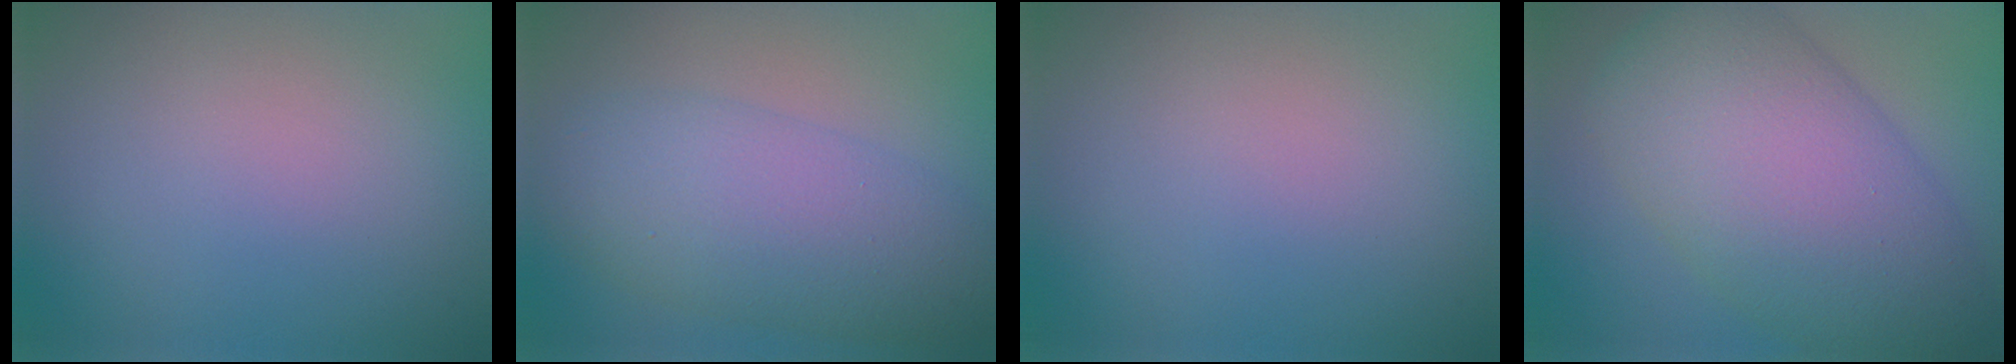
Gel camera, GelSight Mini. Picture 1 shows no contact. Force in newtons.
{"total": 7.4, "press": 7.4, "slide": 0.2}
{"total": 0.0}
{"total": 12.7, "press": 12.7, "slide": 0.4}